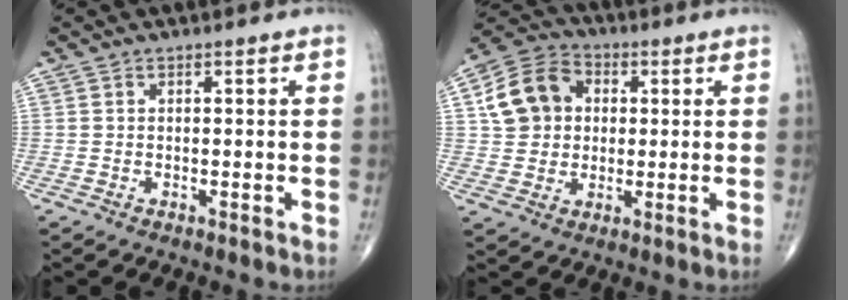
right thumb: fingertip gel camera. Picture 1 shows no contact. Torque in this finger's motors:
{"motor_torque": [-0.80, 1.04, 0.22, 0.00, 0.08]}